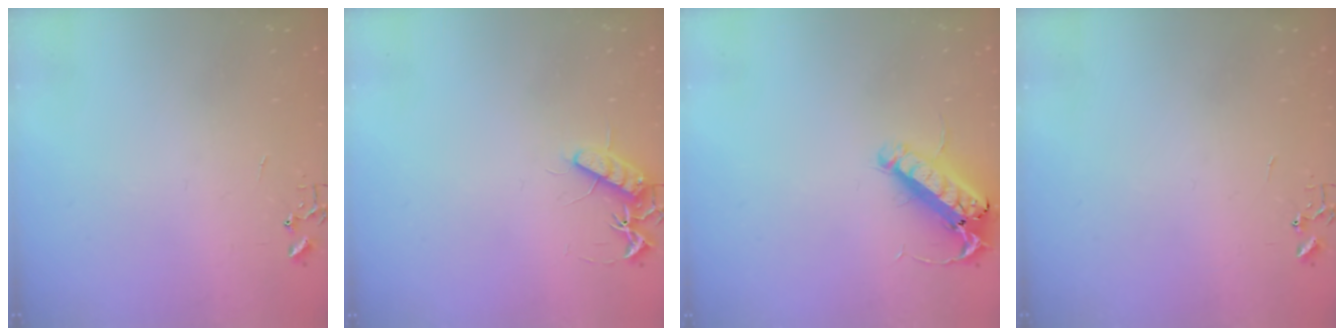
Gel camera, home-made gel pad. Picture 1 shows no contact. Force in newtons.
{"total": 10.8, "press": 10.8, "slide": 0.4}
{"total": 14.7, "press": 14.4, "slide": 2.7}
{"total": 0.0}